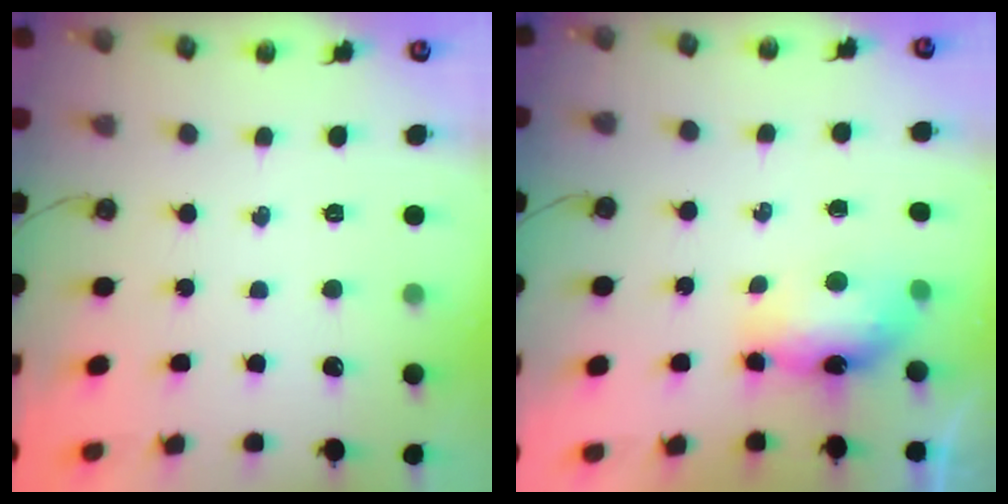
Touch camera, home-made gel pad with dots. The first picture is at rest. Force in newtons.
{"total": 11.3, "press": 8.7, "slide": 7.2}